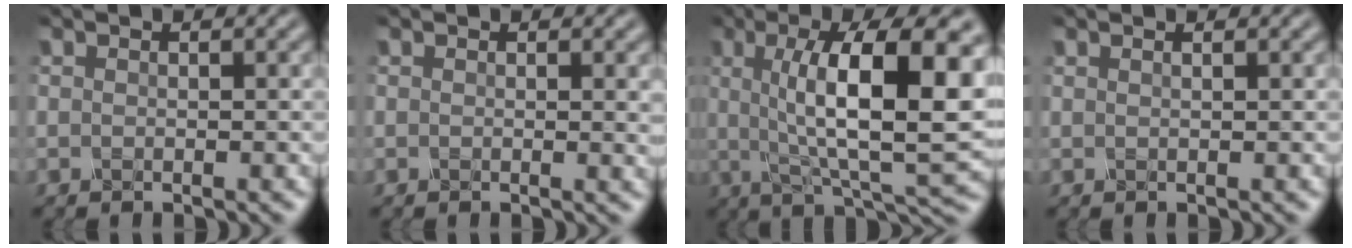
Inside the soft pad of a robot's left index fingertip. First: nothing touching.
{"total": 1.3, "force": [0.3, 0.4, 1.2], "torque": [-0.010, 0.003, 0.007]}
{"total": 12.3, "force": [1.7, 3.2, 11.8], "torque": [-0.166, 0.006, 0.032]}
{"total": 1.4, "force": [0.9, 0.7, 0.8], "torque": [0.007, 0.005, -0.011]}